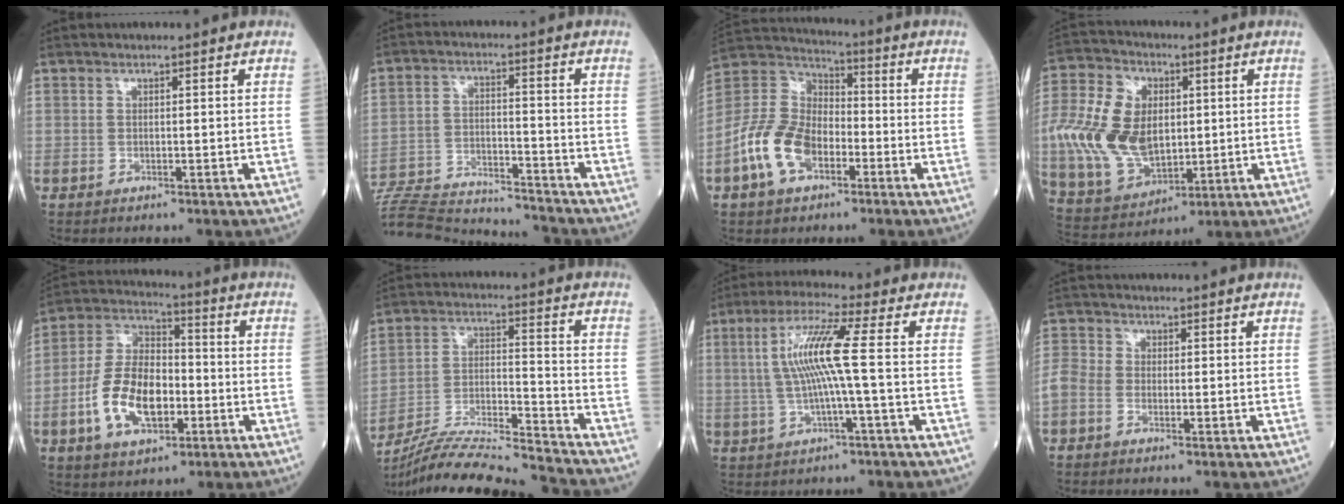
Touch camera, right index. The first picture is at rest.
{"total": 19.0, "force": [-18.3, 1.7, 4.6], "torque": [-0.108, -0.006, -0.281]}
{"total": 12.0, "force": [-4.9, 7.2, 8.2], "torque": [-0.190, 0.020, -0.094]}
{"total": 16.0, "force": [0.5, 10.4, 12.1], "torque": [-0.280, 0.021, 0.021]}
{"total": 13.1, "force": [-3.7, 6.9, 10.4], "torque": [-0.220, 0.016, -0.064]}
{"total": 18.3, "force": [-17.3, -1.3, 5.6], "torque": [-0.116, -0.006, -0.291]}
{"total": 8.6, "force": [0.5, -0.5, 8.6], "torque": [-0.174, 0.017, 0.010]}
{"total": 3.5, "force": [-1.3, 2.7, 1.9], "torque": [-0.053, 0.007, -0.031]}